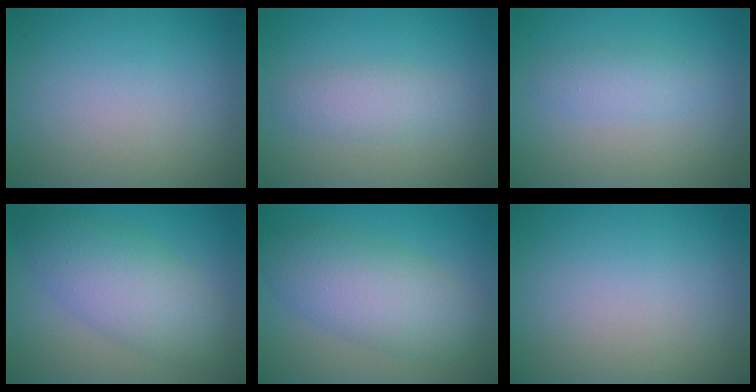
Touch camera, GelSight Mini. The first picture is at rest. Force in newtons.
{"total": 2.3, "press": 2.3, "slide": 0.0}
{"total": 1.9, "press": 1.9, "slide": 0.0}
{"total": 6.3, "press": 6.3, "slide": 0.2}
{"total": 6.4, "press": 6.4, "slide": 0.3}
{"total": 0.0}